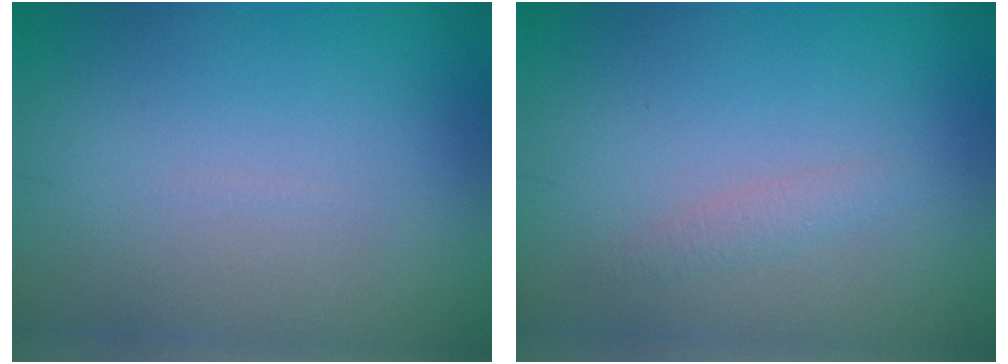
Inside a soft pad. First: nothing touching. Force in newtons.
{"total": 0.9, "press": 0.9, "slide": 0.1}